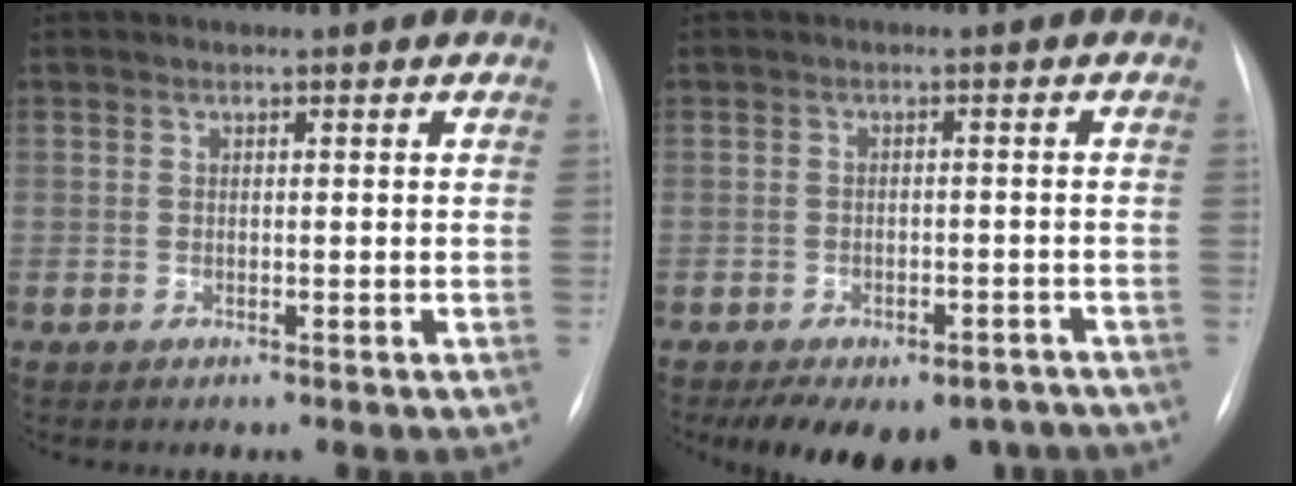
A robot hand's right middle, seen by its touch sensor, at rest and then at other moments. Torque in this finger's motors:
{"motor_torque": [0.45, -0.40, 0.25, 0.08]}